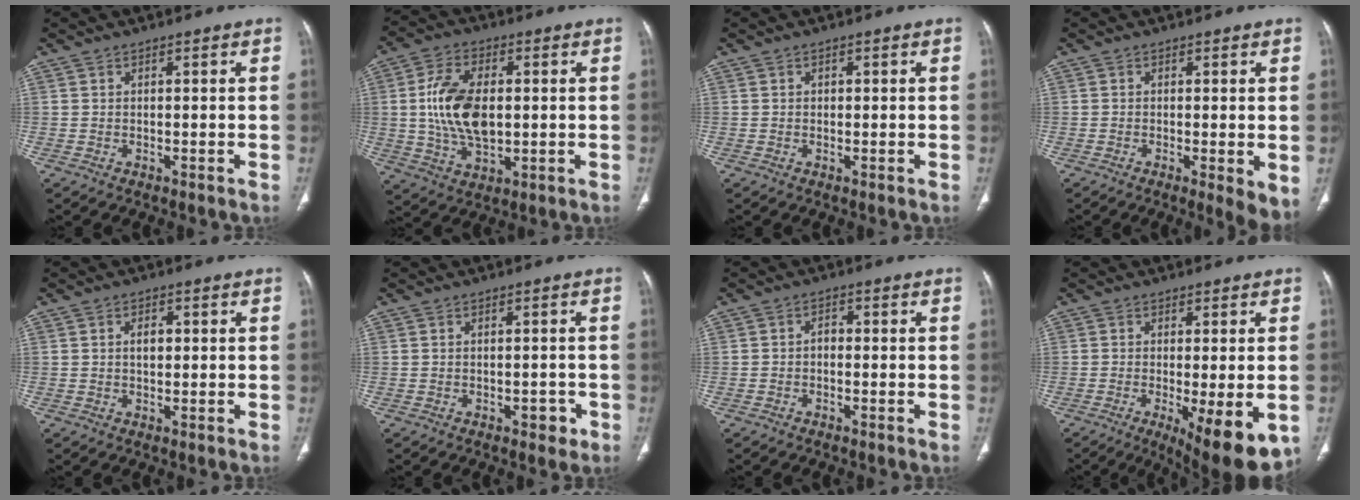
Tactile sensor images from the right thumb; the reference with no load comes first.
{"total": 13.6, "force": [0.8, 7.9, 11.1], "torque": [-0.203, 0.001, 0.019]}
{"total": 0.7, "force": [0.1, 0.6, 0.3], "torque": [0.000, 0.002, 0.001]}
{"total": 5.0, "force": [-0.8, 1.2, 4.8], "torque": [-0.076, -0.017, -0.015]}
{"total": 2.6, "force": [0.3, 1.7, 2.0], "torque": [-0.028, 0.005, 0.005]}
{"total": 2.5, "force": [-1.2, 1.5, 1.6], "torque": [-0.011, 0.006, -0.012]}
{"total": 1.8, "force": [-0.6, 1.2, 1.1], "torque": [-0.013, 0.010, -0.014]}
{"total": 12.7, "force": [-4.4, 3.7, 11.3], "torque": [-0.143, -0.019, -0.055]}